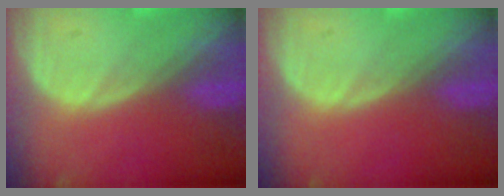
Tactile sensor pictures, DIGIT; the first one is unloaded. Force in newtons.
{"total": 0.0}